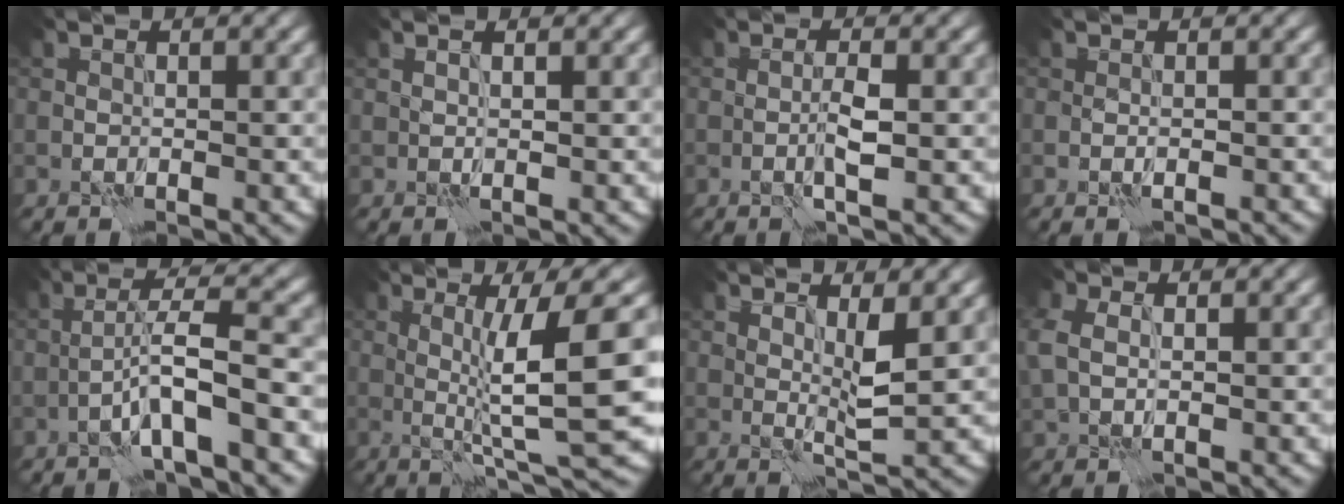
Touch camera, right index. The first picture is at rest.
{"total": 1.1, "force": [0.7, 0.3, 0.8], "torque": [-0.010, -0.007, 0.005]}
{"total": 2.1, "force": [-0.2, 0.3, 2.1], "torque": [-0.041, 0.001, -0.007]}
{"total": 0.9, "force": [-0.5, 0.2, 0.7], "torque": [-0.015, -0.002, -0.009]}
{"total": 4.6, "force": [-1.8, 0.3, 4.2], "torque": [-0.074, 0.018, -0.038]}
{"total": 9.1, "force": [0.9, 1.0, 9.0], "torque": [-0.136, 0.003, 0.021]}
{"total": 2.5, "force": [1.0, 0.3, 2.3], "torque": [-0.043, -0.006, 0.017]}
{"total": 3.0, "force": [0.6, 2.1, 2.1], "torque": [-0.059, 0.008, 0.010]}